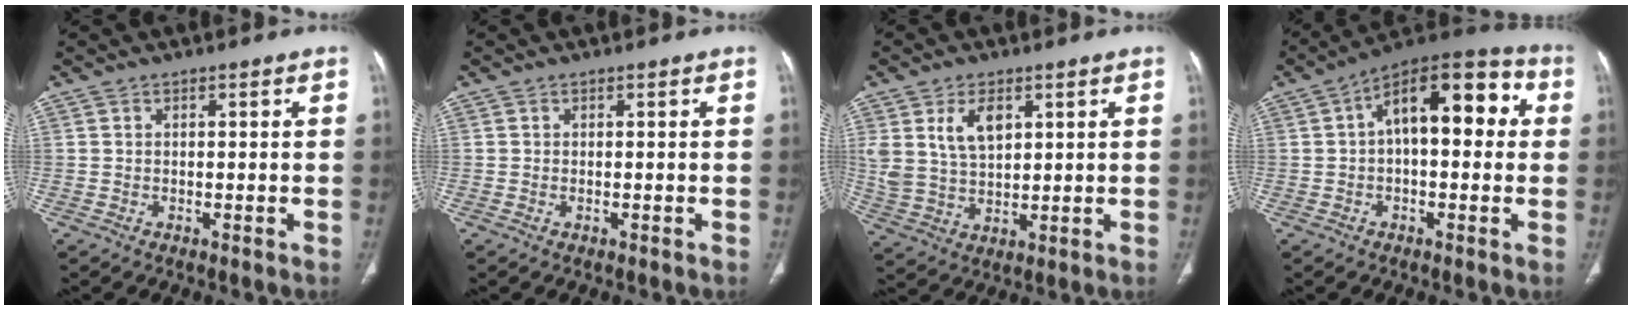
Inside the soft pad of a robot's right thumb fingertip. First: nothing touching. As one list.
[{"total": 0.0}, {"total": 8.6, "force": [3.5, 5.0, 6.1], "torque": [-0.107, -0.012, 0.078]}, {"total": 16.3, "force": [2.7, 8.1, 13.9], "torque": [-0.174, 0.045, 0.033]}]